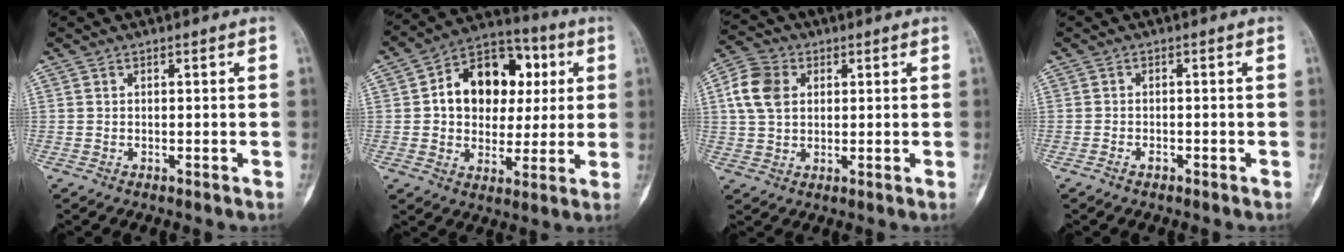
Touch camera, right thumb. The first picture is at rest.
{"total": 17.1, "force": [3.1, 12.6, 11.2], "torque": [-0.121, 0.018, 0.045]}
{"total": 8.5, "force": [2.0, 6.4, 5.2], "torque": [-0.094, 0.011, 0.034]}
{"total": 1.2, "force": [-0.8, 0.6, 0.6], "torque": [-0.013, 0.006, -0.014]}